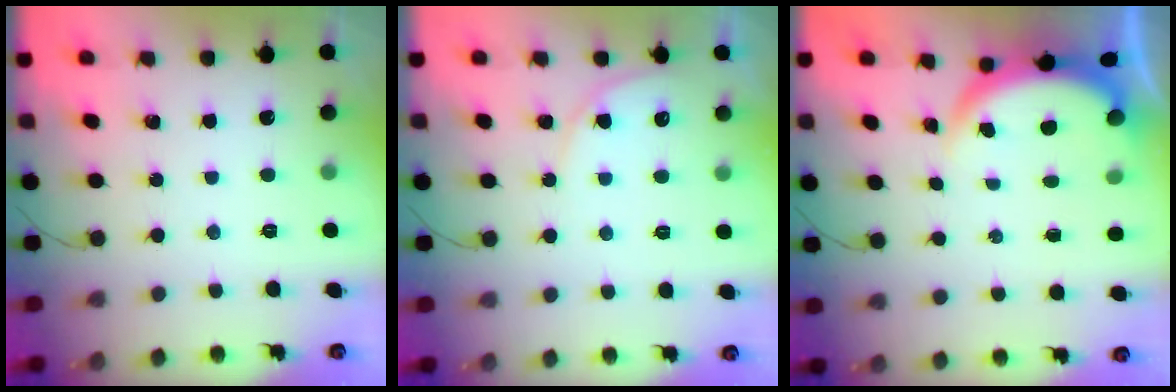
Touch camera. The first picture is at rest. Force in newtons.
{"total": 5.4, "press": 5.4, "slide": 0.6}
{"total": 3.7, "press": 3.7, "slide": 0.2}